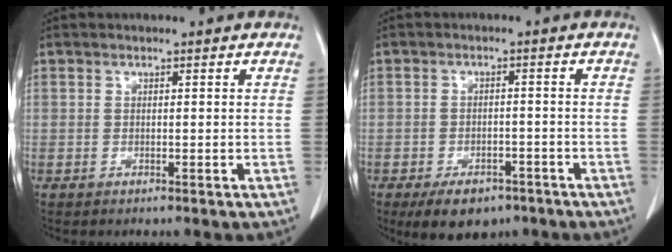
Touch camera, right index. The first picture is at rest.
{"total": 7.1, "force": [-4.9, 3.8, 3.5], "torque": [-0.053, 0.000, -0.069]}